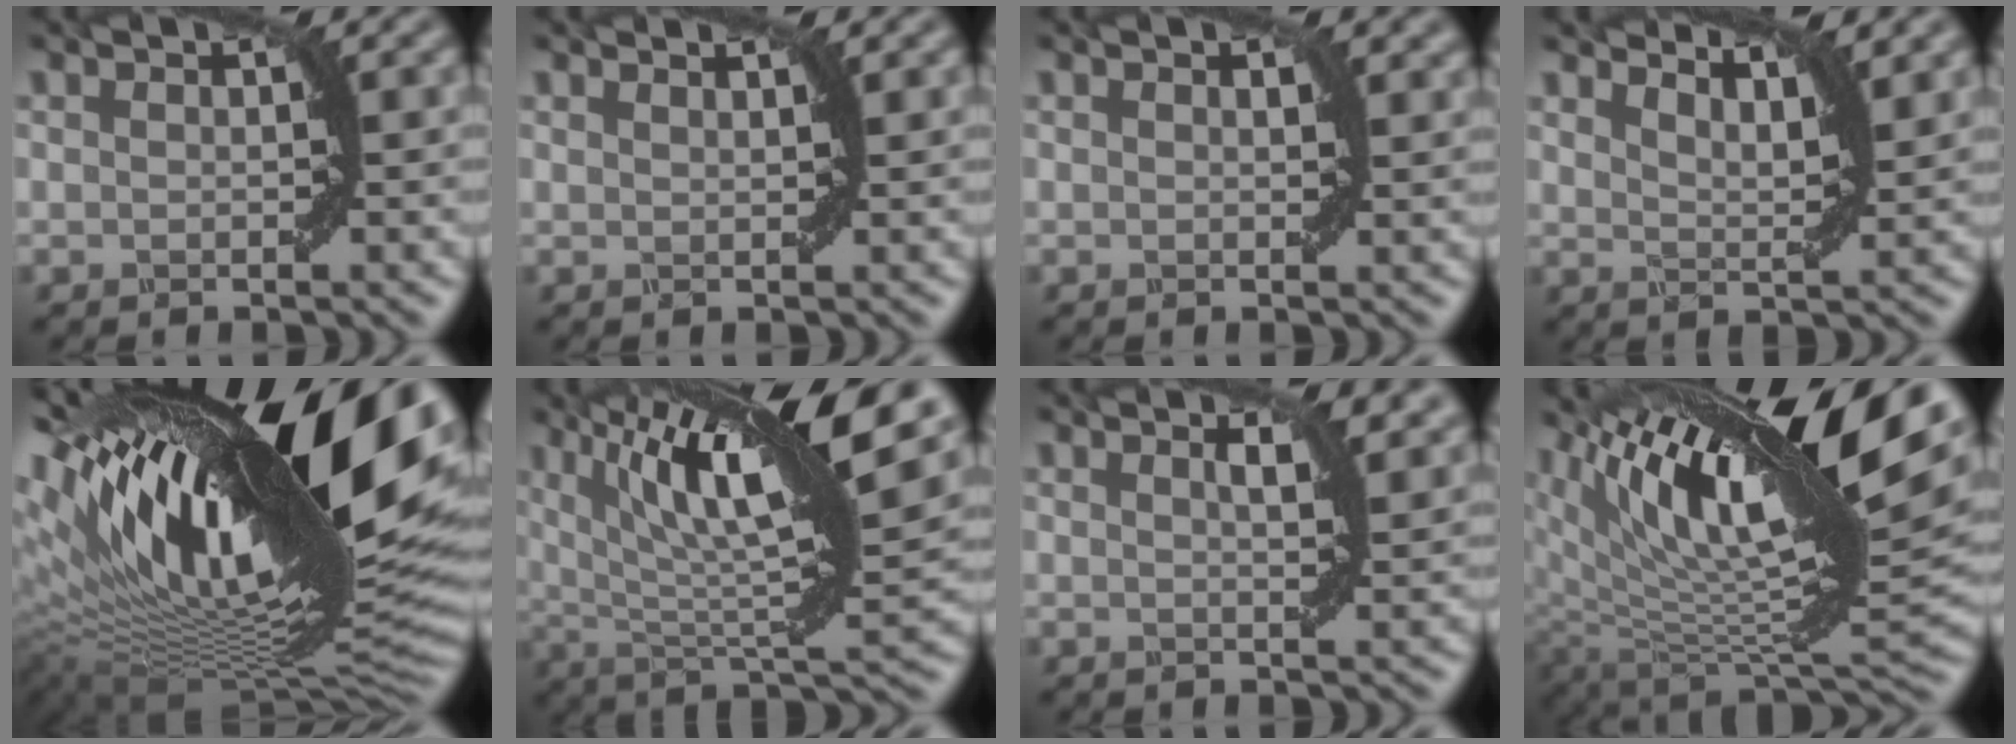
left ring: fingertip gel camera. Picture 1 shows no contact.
{"total": 1.3, "force": [1.2, 0.2, 0.5], "torque": [-0.001, -0.002, 0.009]}
{"total": 0.9, "force": [0.6, 0.3, 0.6], "torque": [-0.007, 0.000, 0.011]}
{"total": 5.1, "force": [4.3, 1.1, 2.5], "torque": [-0.040, 0.009, 0.048]}
{"total": 21.0, "force": [6.8, 8.2, 18.0], "torque": [-0.303, 0.024, 0.125]}
{"total": 14.8, "force": [6.5, 3.8, 12.7], "torque": [-0.209, 0.018, 0.113]}
{"total": 3.2, "force": [1.7, 1.0, 2.5], "torque": [-0.033, 0.003, 0.024]}
{"total": 16.3, "force": [7.6, 6.1, 13.0], "torque": [-0.238, 0.016, 0.136]}